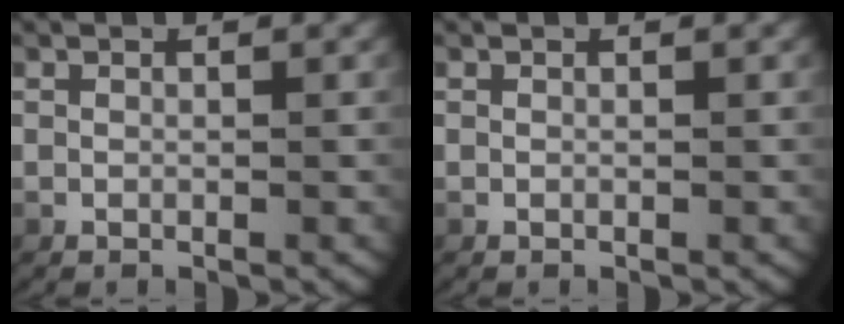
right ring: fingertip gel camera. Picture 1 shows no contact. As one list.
[{"total": 0.0}]